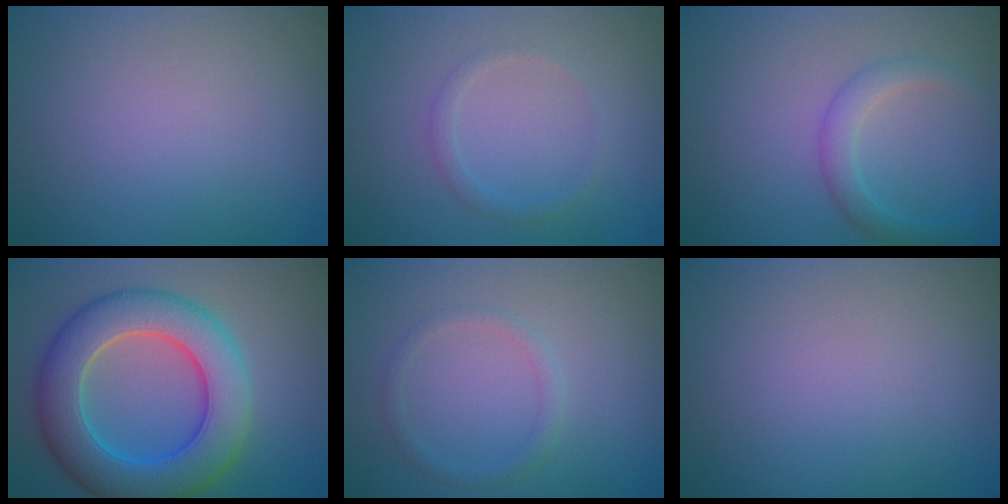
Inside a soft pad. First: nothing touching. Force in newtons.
{"total": 1.1, "press": 1.1, "slide": 0.0}
{"total": 2.2, "press": 2.2, "slide": 0.0}
{"total": 9.3, "press": 9.3, "slide": 0.5}
{"total": 1.3, "press": 1.3, "slide": 0.1}
{"total": 0.0}